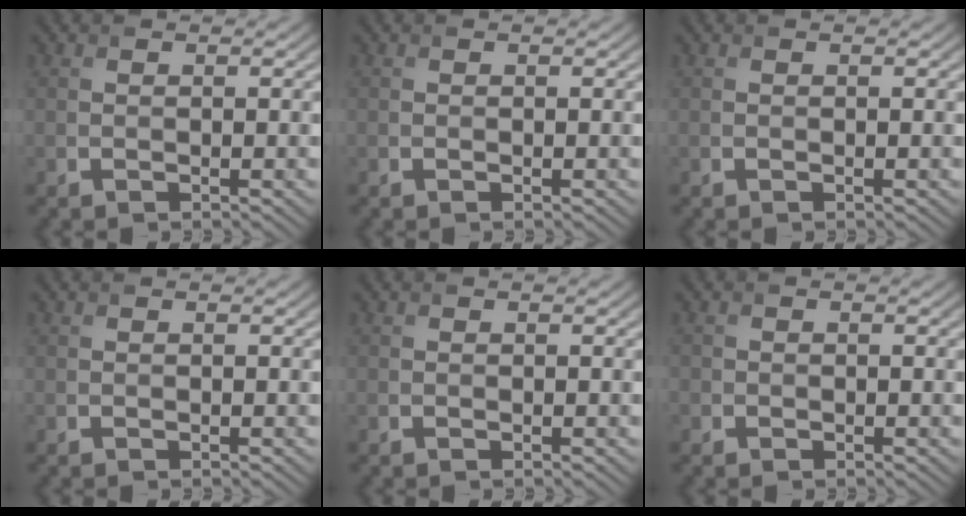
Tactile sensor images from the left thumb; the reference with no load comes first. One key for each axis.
{"total": 0.0}
{"total": 0.0}
{"total": 0.0}
{"total": 0.0}
{"total": 0.7, "fx": -0.3, "fy": 0.7, "fz": 0.0, "tx": 0.004, "ty": -0.004, "tz": -0.009}